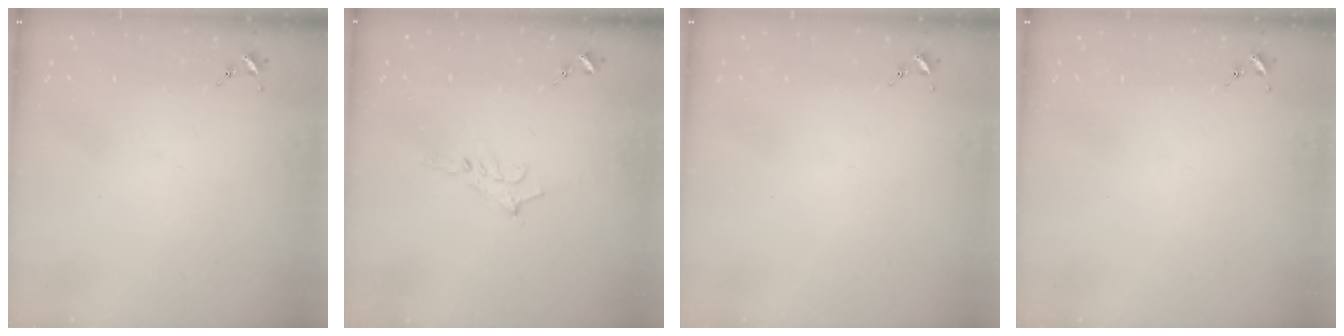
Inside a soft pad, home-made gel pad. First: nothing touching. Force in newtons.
{"total": 5.9, "press": 5.9, "slide": 0.7}
{"total": 0.0}
{"total": 0.0}